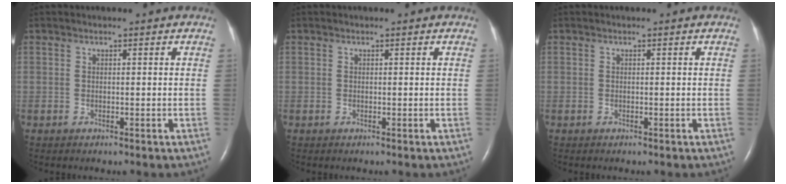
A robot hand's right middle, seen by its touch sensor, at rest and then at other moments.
{"total": 0.0}
{"total": 0.0}